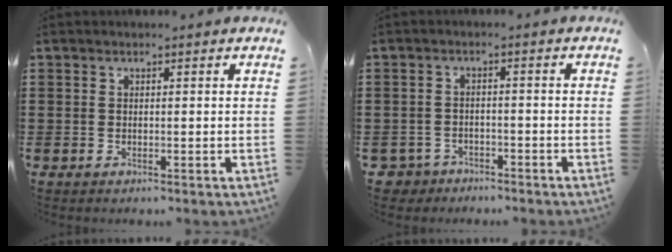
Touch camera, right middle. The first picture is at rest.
{"total": 3.0, "force": [-2.7, 1.2, -0.2], "torque": [-0.012, -0.001, -0.063]}